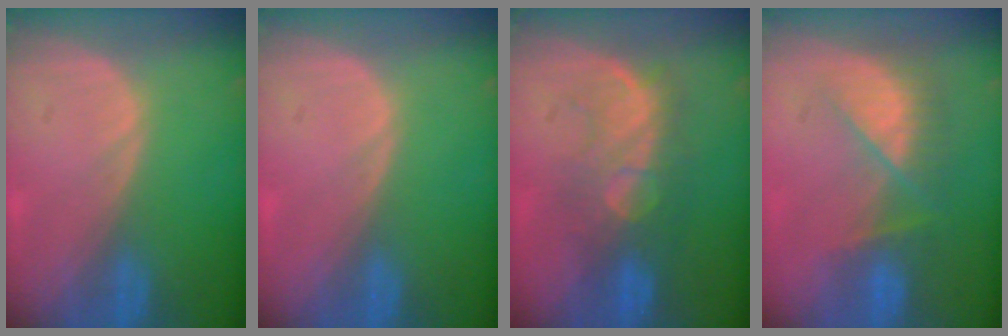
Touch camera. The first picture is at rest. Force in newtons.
{"total": 0.0}
{"total": 8.1, "press": 7.9, "slide": 1.8}
{"total": 7.7, "press": 7.0, "slide": 3.3}